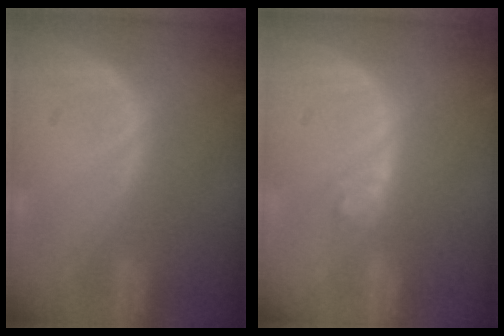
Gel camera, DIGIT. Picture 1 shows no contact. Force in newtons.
{"total": 3.0, "press": 2.5, "slide": 1.7}